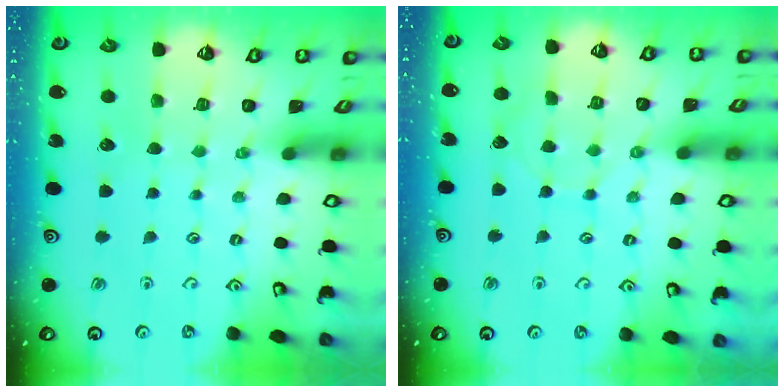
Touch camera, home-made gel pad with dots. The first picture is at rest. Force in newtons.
{"total": 4.1, "press": 4.1, "slide": 0.4}